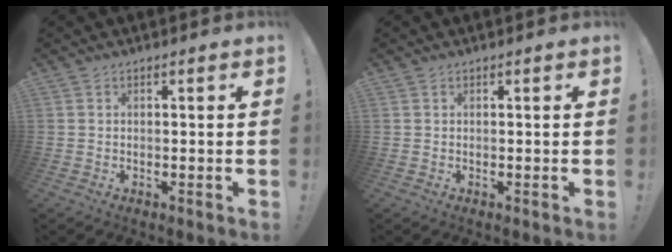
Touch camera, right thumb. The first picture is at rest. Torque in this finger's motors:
{"motor_torque": [0.08, -0.04, 0.07, -0.16, -0.03]}